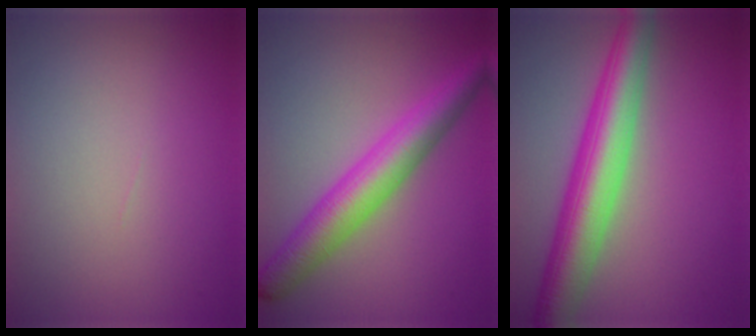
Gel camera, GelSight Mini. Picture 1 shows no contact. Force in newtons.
{"total": 6.1, "press": 6.1, "slide": 0.1}
{"total": 7.4, "press": 7.4, "slide": 0.2}